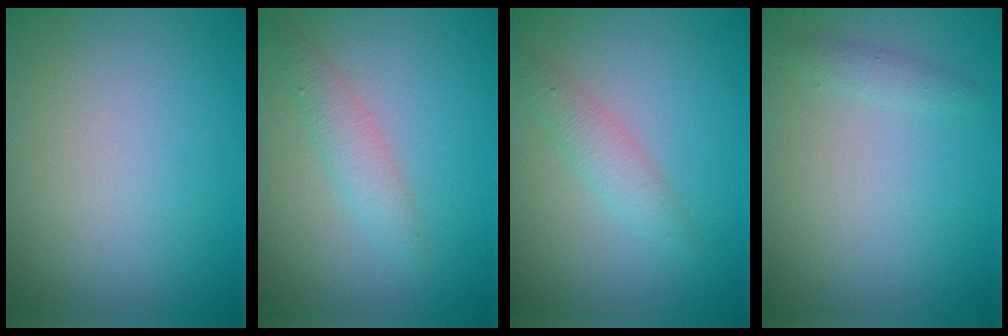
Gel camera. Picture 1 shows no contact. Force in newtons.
{"total": 2.0, "press": 2.0, "slide": 0.0}
{"total": 2.0, "press": 2.0, "slide": 0.0}
{"total": 1.0, "press": 1.0, "slide": 0.0}